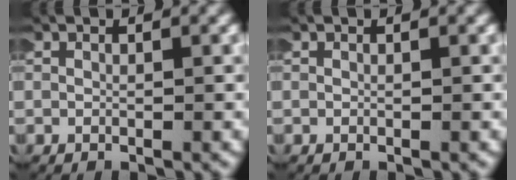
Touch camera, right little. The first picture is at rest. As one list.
[{"total": 0.0}]